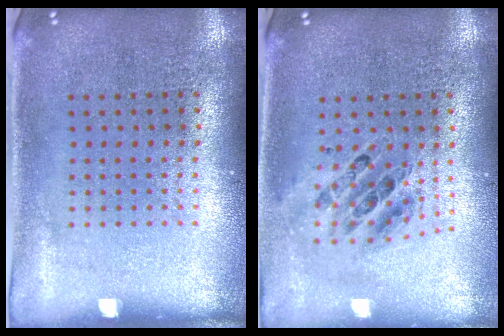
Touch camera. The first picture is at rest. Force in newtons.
{"total": 0.7, "press": 0.7, "slide": 0.0}